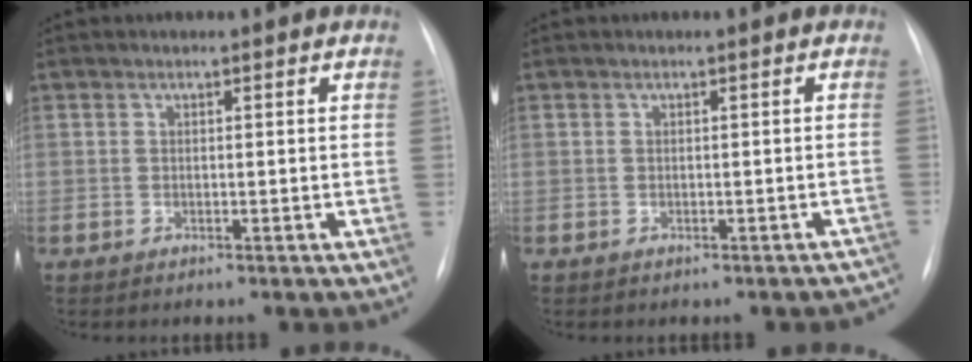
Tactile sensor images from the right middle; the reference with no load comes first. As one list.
[{"total": 2.5, "force": [-2.2, 1.0, 0.6], "torque": [0.007, 0.009, -0.023]}]